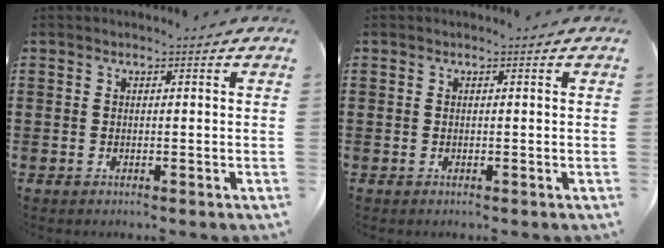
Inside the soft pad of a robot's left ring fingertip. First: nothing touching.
{"total": 0.0}